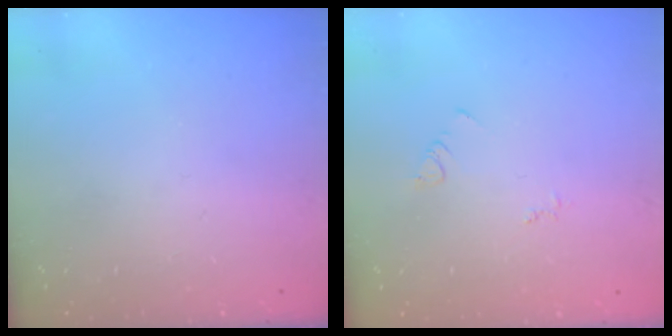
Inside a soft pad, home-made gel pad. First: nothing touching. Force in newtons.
{"total": 2.9, "press": 2.9, "slide": 0.4}